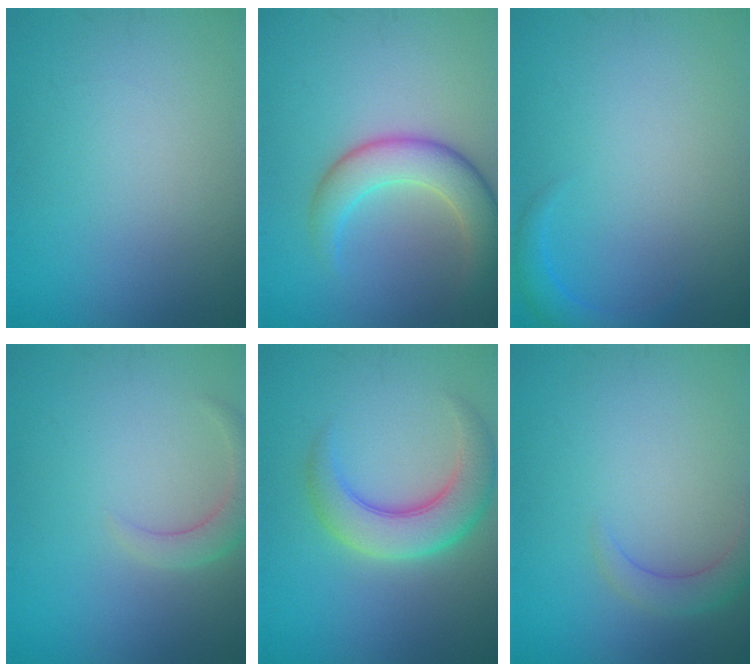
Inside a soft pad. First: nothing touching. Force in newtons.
{"total": 5.1, "press": 5.1, "slide": 0.2}
{"total": 1.7, "press": 1.6, "slide": 0.2}
{"total": 2.2, "press": 2.2, "slide": 0.2}
{"total": 5.6, "press": 5.6, "slide": 0.3}
{"total": 2.1, "press": 2.1, "slide": 0.2}